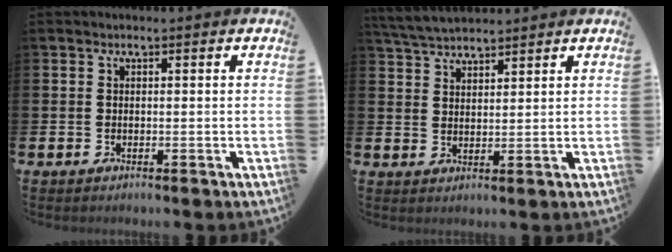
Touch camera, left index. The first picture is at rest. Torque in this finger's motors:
{"motor_torque": [-0.05, -0.21, 0.52, 0.17]}